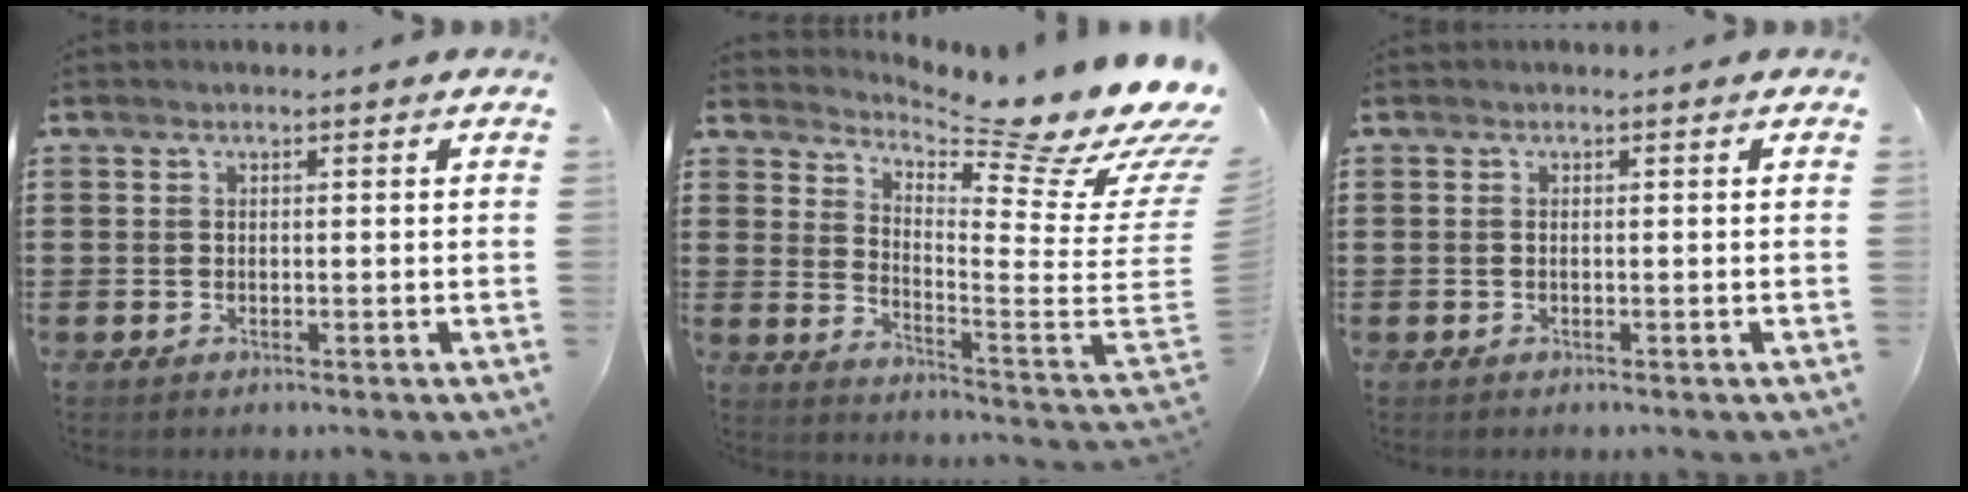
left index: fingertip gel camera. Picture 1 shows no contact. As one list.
[{"total": 9.9, "force": [8.2, 1.1, 5.5], "torque": [-0.094, -0.089, 0.129]}, {"total": 0.0}]